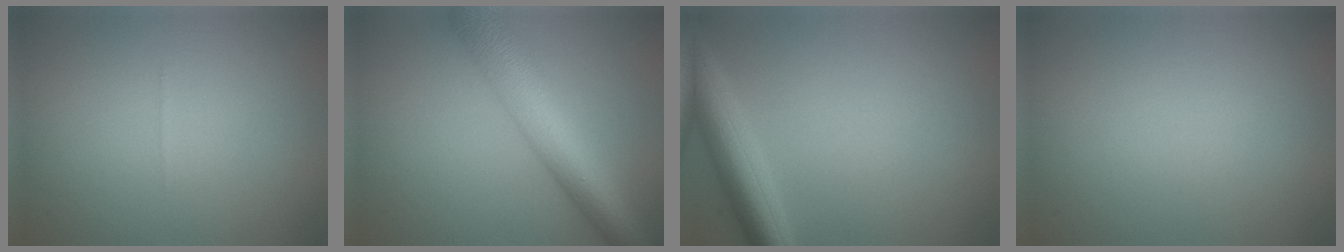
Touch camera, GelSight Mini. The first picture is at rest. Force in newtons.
{"total": 8.2, "press": 8.2, "slide": 0.1}
{"total": 5.1, "press": 5.1, "slide": 0.3}
{"total": 0.0}